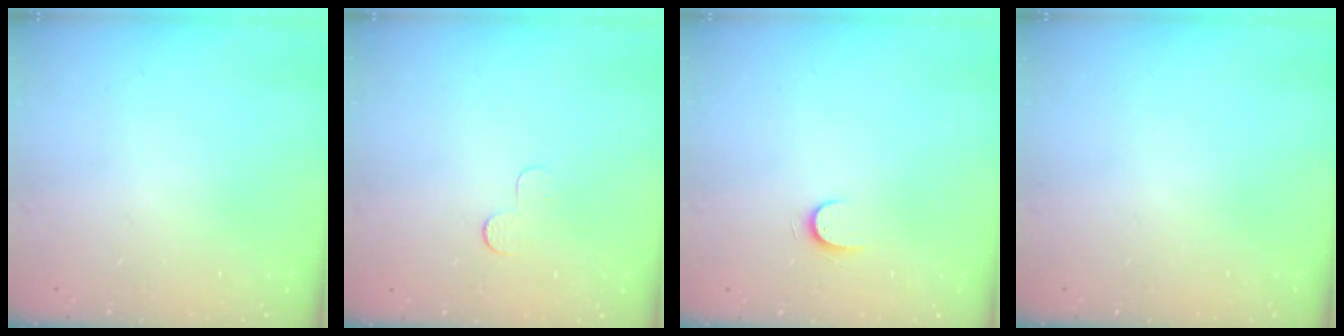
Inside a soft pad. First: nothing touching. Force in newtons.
{"total": 2.9, "press": 2.9, "slide": 0.3}
{"total": 5.2, "press": 5.2, "slide": 0.6}
{"total": 0.0}